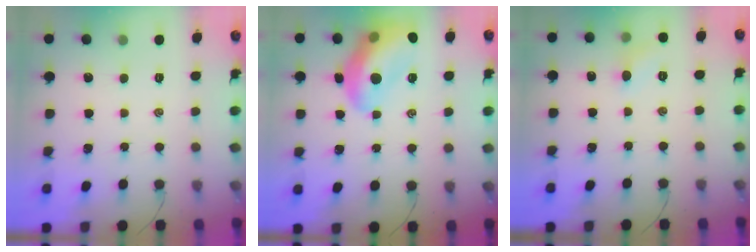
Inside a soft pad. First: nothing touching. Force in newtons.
{"total": 16.2, "press": 15.9, "slide": 2.9}
{"total": 5.2, "press": 4.9, "slide": 1.6}